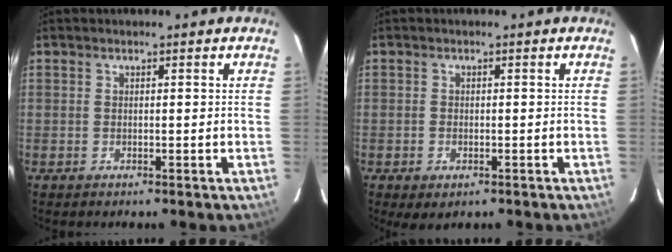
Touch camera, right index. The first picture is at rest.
{"total": 2.5, "force": [-1.2, 1.6, 1.4], "torque": [-0.025, -0.010, -0.017]}